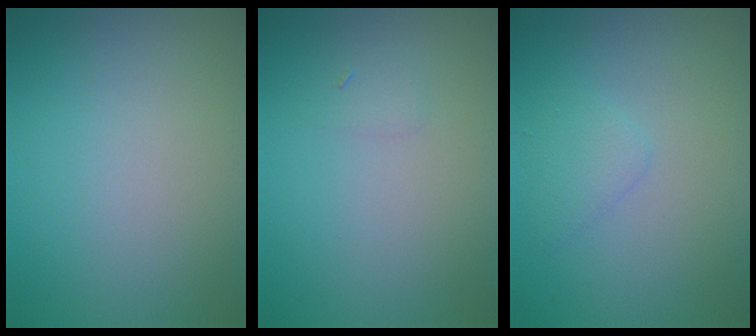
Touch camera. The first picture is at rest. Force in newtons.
{"total": 0.7, "press": 0.7, "slide": 0.0}
{"total": 1.4, "press": 1.4, "slide": 0.1}